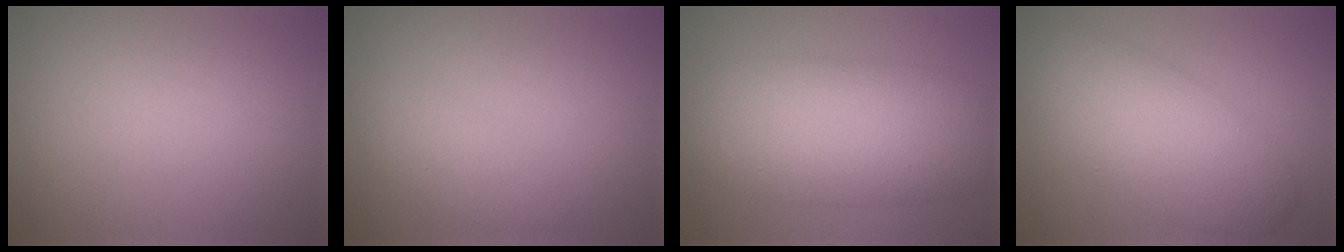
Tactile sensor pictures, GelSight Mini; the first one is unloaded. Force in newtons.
{"total": 2.2, "press": 2.2, "slide": 0.0}
{"total": 9.6, "press": 9.6, "slide": 0.2}
{"total": 7.0, "press": 7.0, "slide": 0.3}